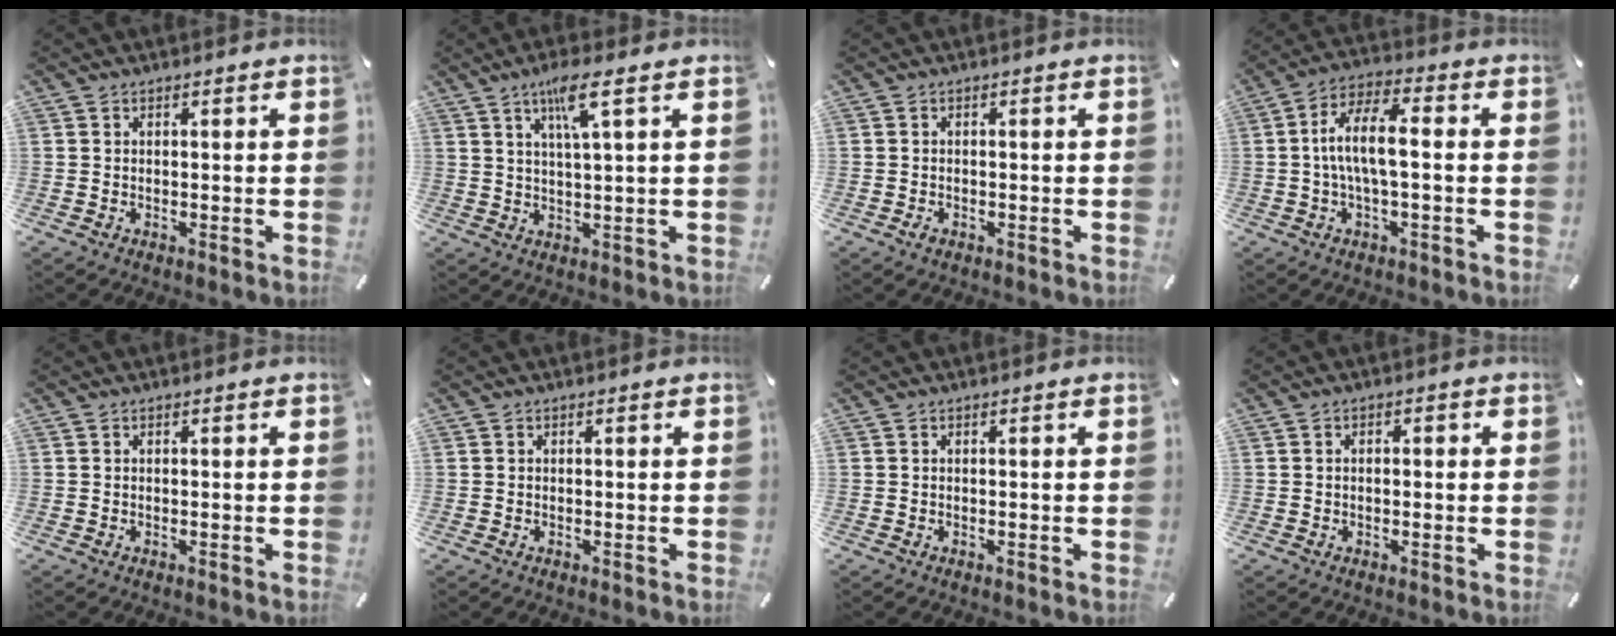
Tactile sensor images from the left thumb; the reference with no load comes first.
{"total": 7.5, "force": [3.7, 0.6, 6.4], "torque": [-0.127, 0.000, 0.059]}
{"total": 1.0, "force": [-0.5, 0.6, 0.5], "torque": [-0.009, 0.002, -0.011]}
{"total": 10.2, "force": [-0.6, 3.8, 9.5], "torque": [-0.184, 0.008, -0.012]}
{"total": 0.0}
{"total": 0.0}
{"total": 0.0}
{"total": 1.2, "force": [-0.3, 0.8, 0.9], "torque": [-0.017, 0.003, -0.008]}